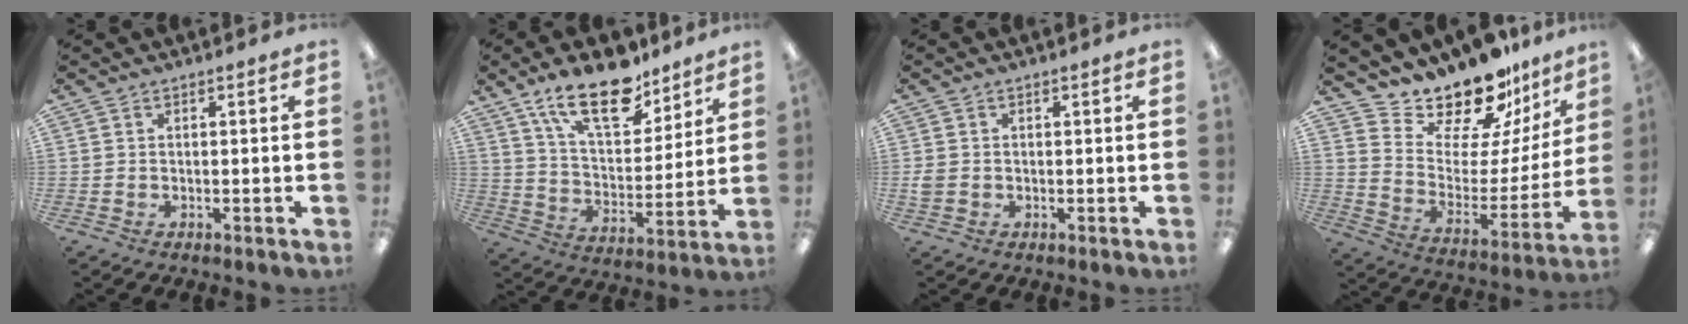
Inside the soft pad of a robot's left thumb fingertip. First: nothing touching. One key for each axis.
{"total": 18.8, "fx": 13.5, "fy": 8.0, "fz": 10.4, "tx": -0.180, "ty": -0.068, "tz": 0.235}
{"total": 2.2, "fx": -0.1, "fy": 2.0, "fz": 1.0, "tx": -0.008, "ty": 0.002, "tz": -0.004}
{"total": 19.4, "fx": 17.7, "fy": 5.9, "fz": 5.1, "tx": -0.087, "ty": -0.156, "tz": 0.307}